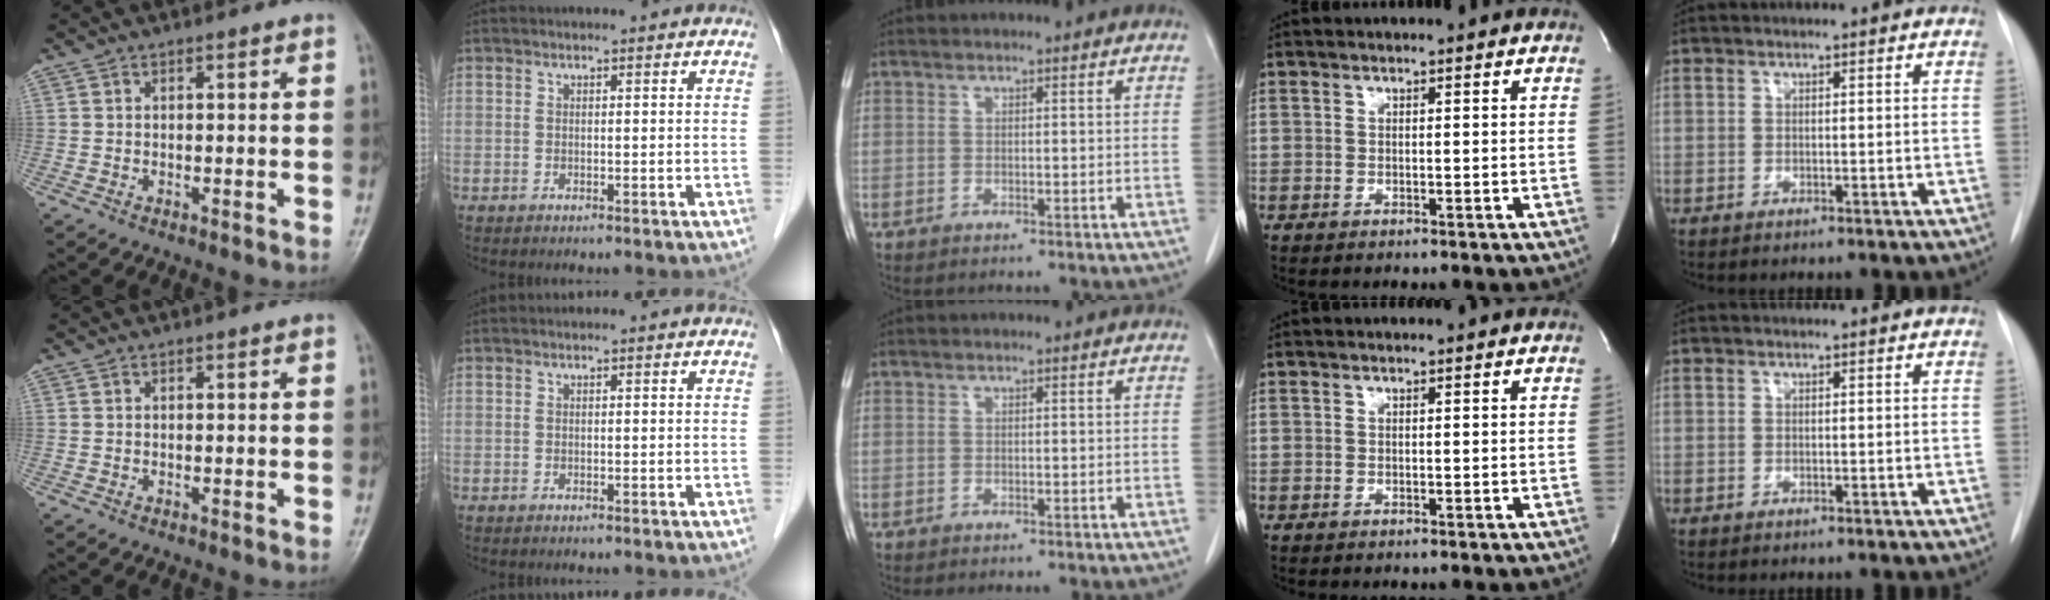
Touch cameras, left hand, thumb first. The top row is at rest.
{}